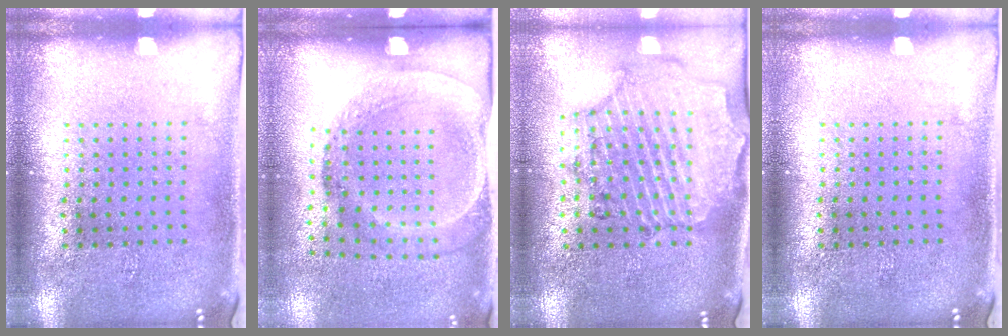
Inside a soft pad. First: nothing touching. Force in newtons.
{"total": 1.8, "press": 1.2, "slide": 1.4}
{"total": 1.6, "press": 1.5, "slide": 0.3}
{"total": 0.0}